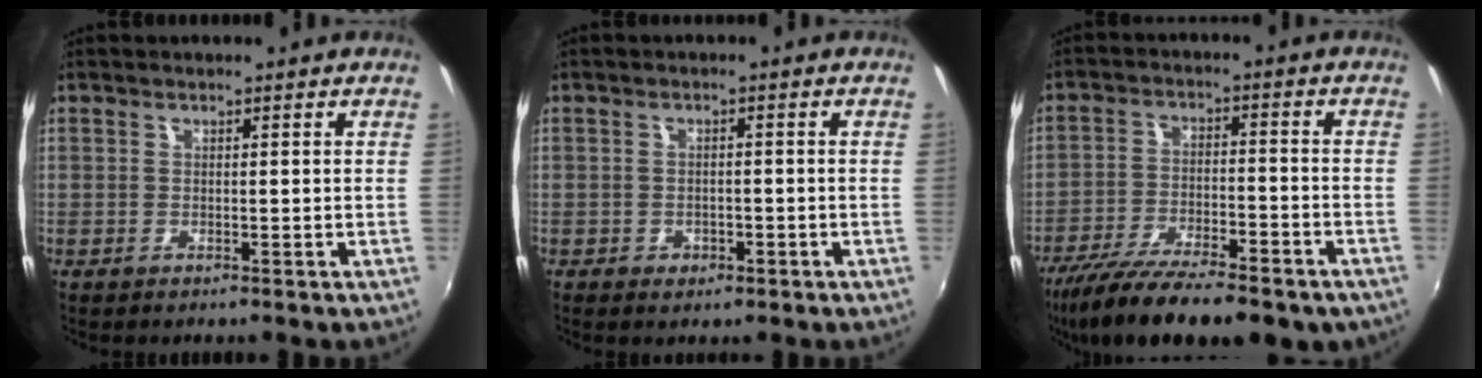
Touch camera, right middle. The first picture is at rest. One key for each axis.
{"total": 2.8, "fx": -1.4, "fy": 2.1, "fz": 1.2, "tx": -0.025, "ty": -0.004, "tz": -0.019}
{"total": 21.3, "fx": -16.4, "fy": 6.2, "fz": 12.2, "tx": -0.226, "ty": -0.054, "tz": -0.247}